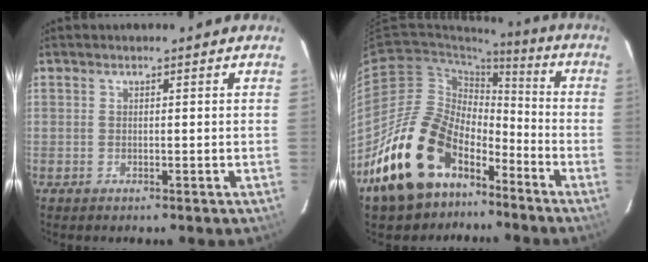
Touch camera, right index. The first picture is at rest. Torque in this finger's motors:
{"motor_torque": [1.01, -0.72, 1.05, 0.21]}